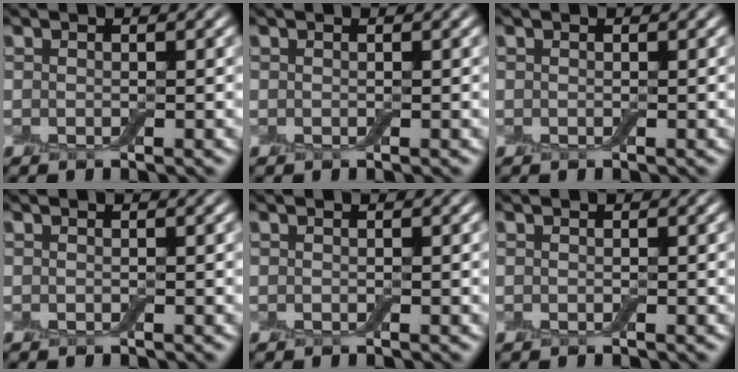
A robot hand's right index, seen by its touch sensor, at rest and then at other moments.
{"total": 0.0}
{"total": 0.0}
{"total": 0.0}
{"total": 0.0}
{"total": 0.0}